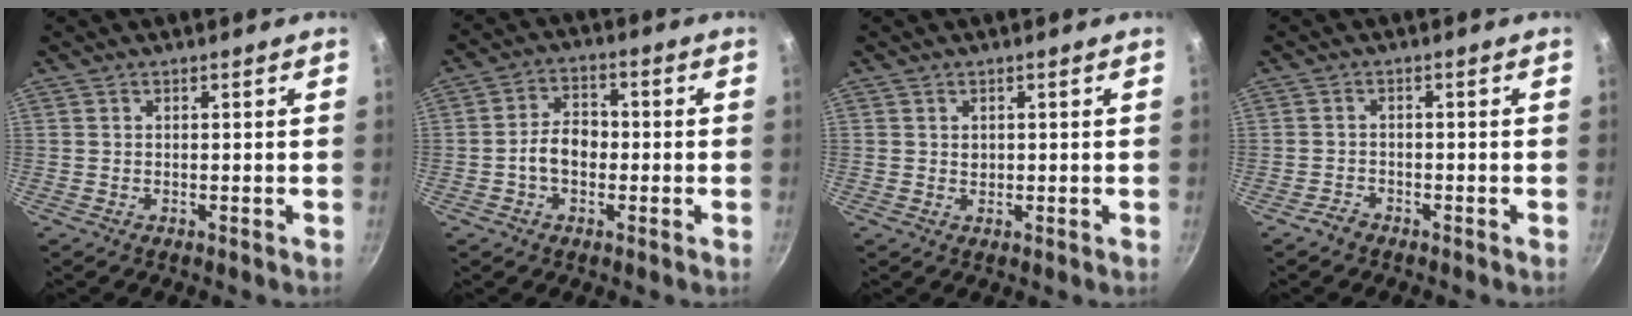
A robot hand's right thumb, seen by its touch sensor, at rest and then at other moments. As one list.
[{"total": 6.5, "force": [-1.2, 4.6, 4.4], "torque": [-0.052, 0.026, -0.026]}, {"total": 1.1, "force": [0.3, 1.0, 0.5], "torque": [-0.005, 0.000, 0.006]}, {"total": 1.8, "force": [-1.5, 0.9, 0.3], "torque": [-0.003, 0.018, -0.027]}]